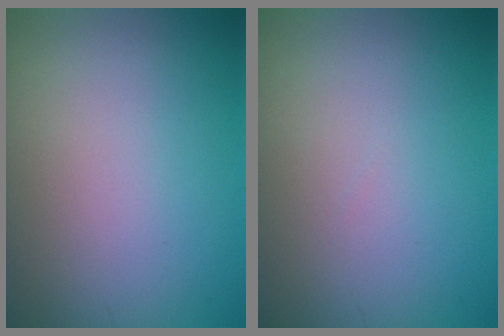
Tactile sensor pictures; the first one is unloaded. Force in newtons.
{"total": 0.0}